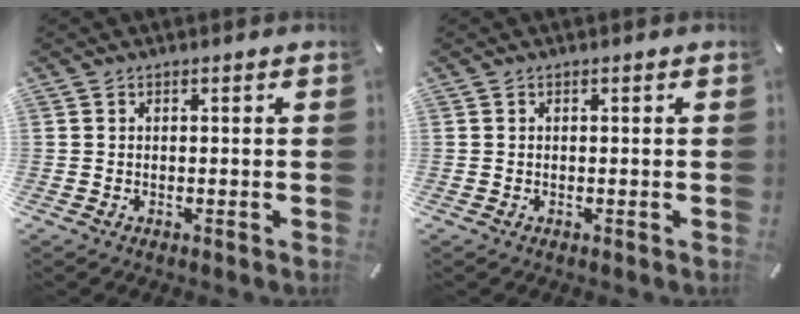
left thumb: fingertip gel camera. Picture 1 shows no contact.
{"total": 0.0}